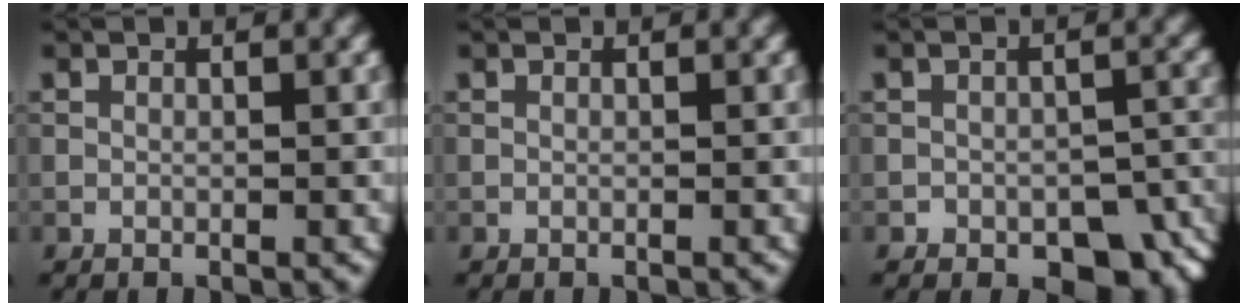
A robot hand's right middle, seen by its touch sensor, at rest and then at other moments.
{"total": 0.0}
{"total": 6.4, "force": [-4.0, 3.6, 3.6], "torque": [-0.031, -0.002, -0.052]}